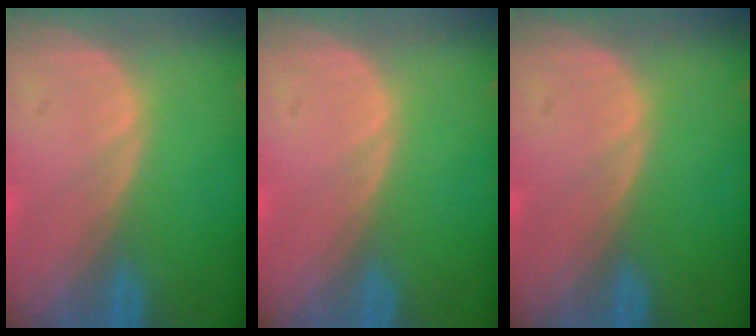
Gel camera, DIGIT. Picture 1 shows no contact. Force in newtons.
{"total": 0.0}
{"total": 0.0}